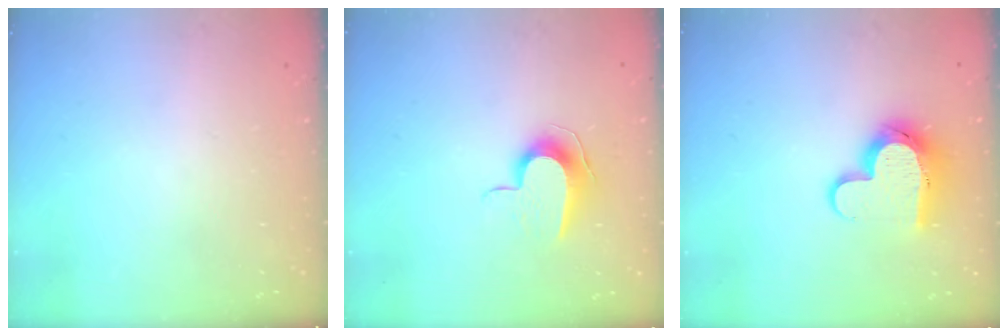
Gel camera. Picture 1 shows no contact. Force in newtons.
{"total": 9.4, "press": 9.4, "slide": 0.5}
{"total": 11.7, "press": 11.7, "slide": 0.8}